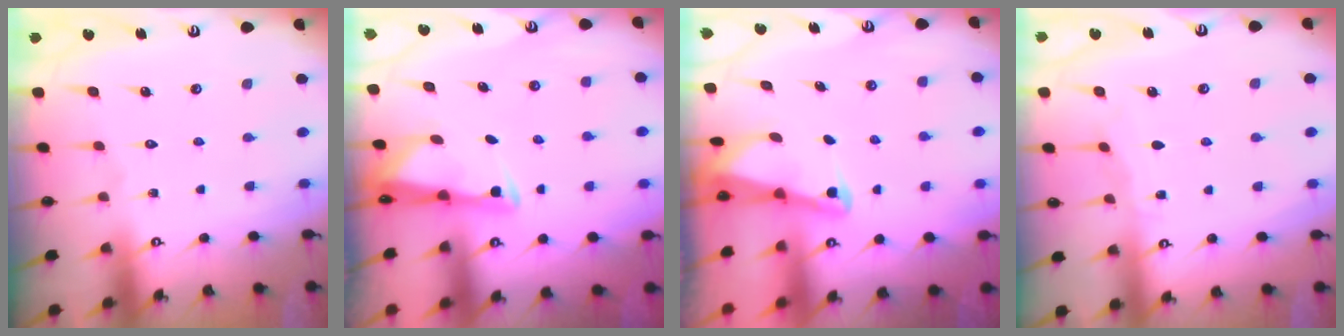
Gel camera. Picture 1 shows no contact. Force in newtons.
{"total": 2.8, "press": 2.7, "slide": 0.4}
{"total": 2.1, "press": 2.1, "slide": 0.3}
{"total": 2.7, "press": 2.7, "slide": 0.4}